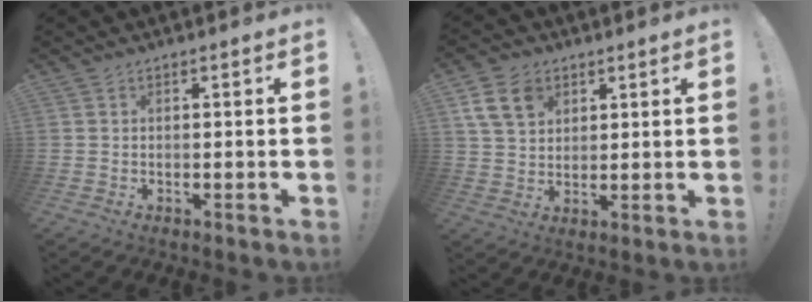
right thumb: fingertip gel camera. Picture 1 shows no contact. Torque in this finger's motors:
{"motor_torque": [0.07, 0.08, 0.28, 0.24, 0.00]}